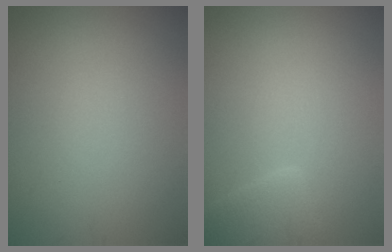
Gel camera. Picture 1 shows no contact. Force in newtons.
{"total": 2.8, "press": 2.7, "slide": 0.3}